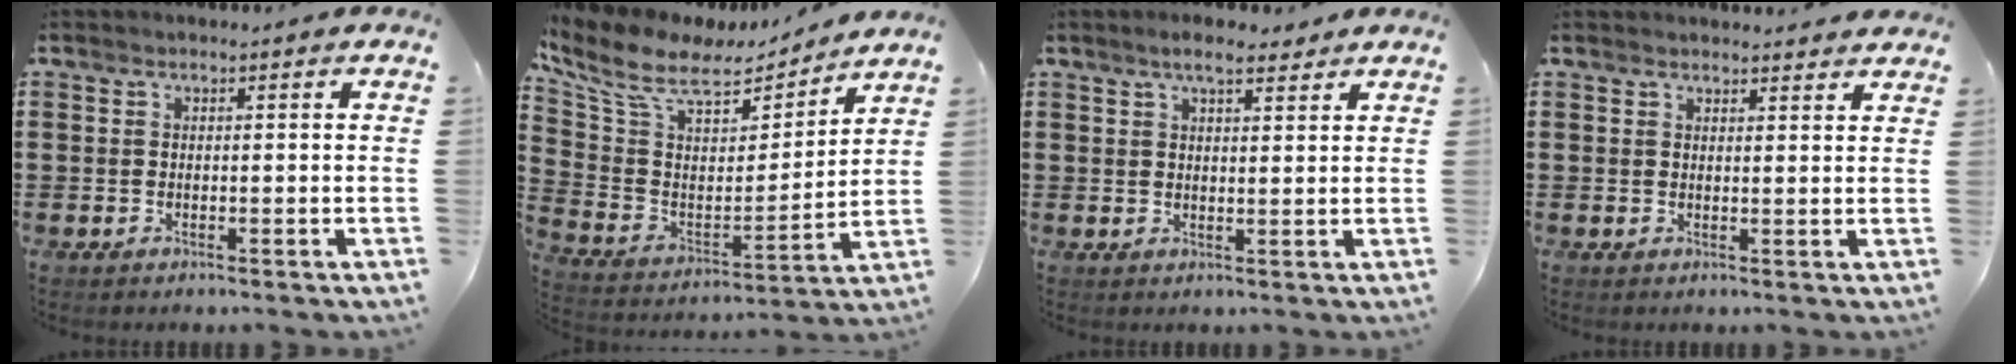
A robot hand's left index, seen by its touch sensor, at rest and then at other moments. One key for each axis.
{"total": 9.9, "fx": 7.4, "fy": 3.9, "fz": 5.3, "tx": -0.137, "ty": -0.038, "tz": 0.126}
{"total": 4.2, "fx": 3.3, "fy": 1.0, "fz": 2.5, "tx": -0.055, "ty": 0.003, "tz": 0.058}
{"total": 1.7, "fx": 1.7, "fy": 0.2, "fz": 0.1, "tx": -0.006, "ty": 0.001, "tz": 0.034}